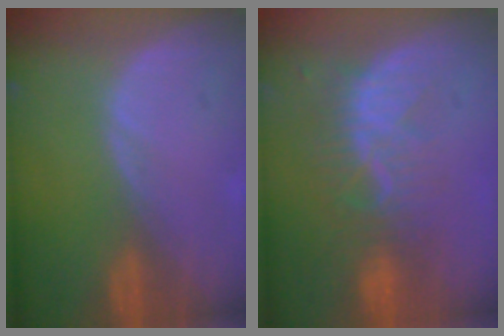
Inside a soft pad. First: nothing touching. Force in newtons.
{"total": 8.4, "press": 7.6, "slide": 3.5}